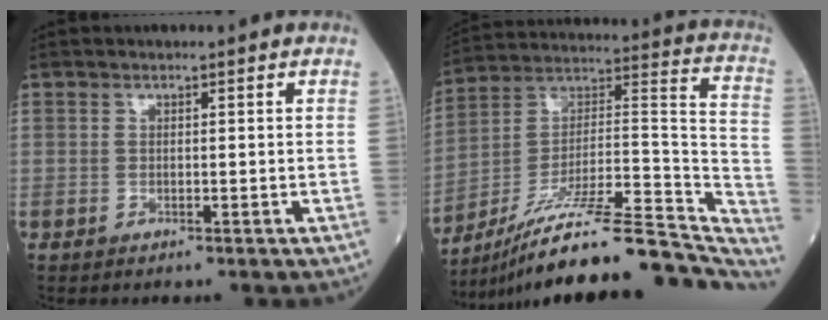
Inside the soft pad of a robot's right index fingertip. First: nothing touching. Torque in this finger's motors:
{"motor_torque": [0.16, -1.58, 0.37, 0.01]}